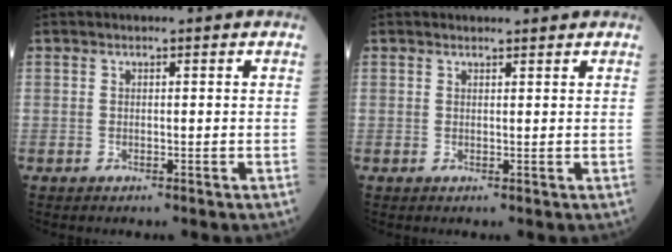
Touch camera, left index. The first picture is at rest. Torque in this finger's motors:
{"motor_torque": [0.59, -1.34, -0.28, 0.01]}